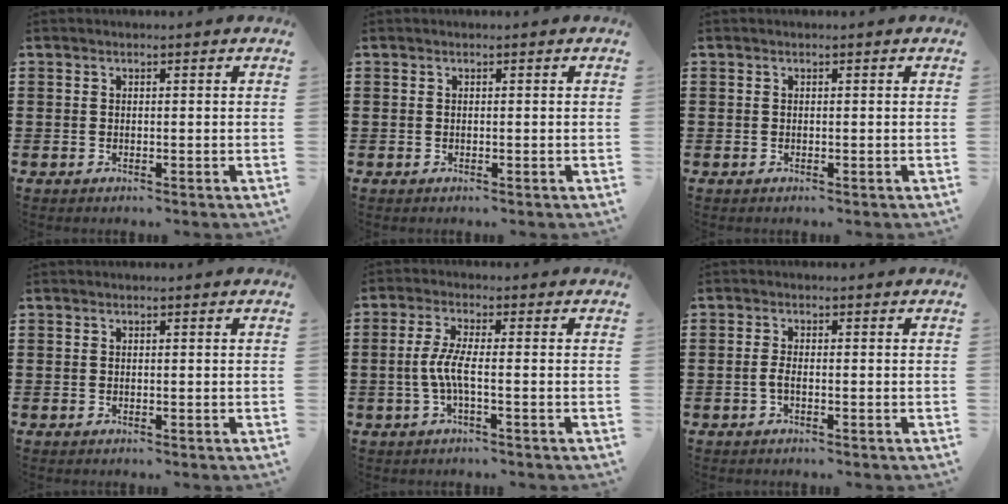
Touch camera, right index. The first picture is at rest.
{"total": 0.0}
{"total": 0.0}
{"total": 0.0}
{"total": 4.5, "force": [-1.0, 0.5, 4.4], "torque": [-0.109, -0.010, -0.031]}
{"total": 1.8, "force": [-0.7, 0.2, 1.6], "torque": [-0.047, -0.009, -0.016]}